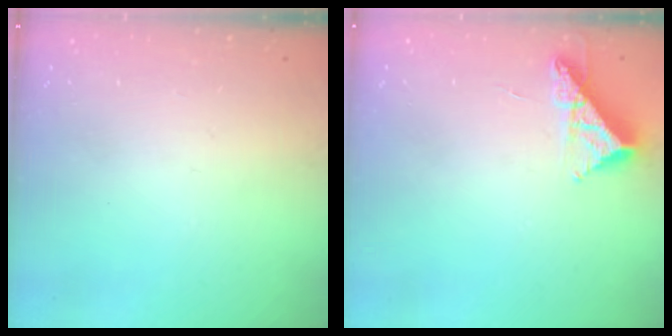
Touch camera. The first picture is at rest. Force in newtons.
{"total": 8.9, "press": 8.9, "slide": 0.3}